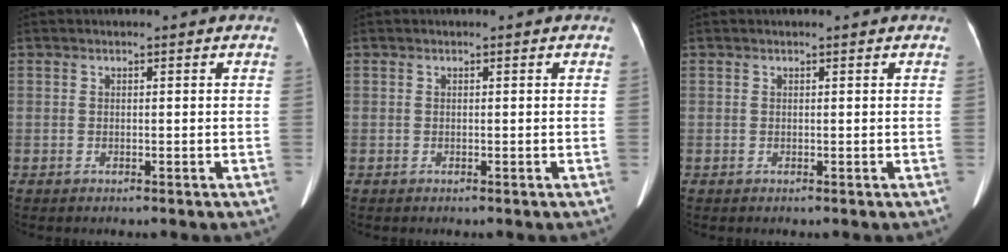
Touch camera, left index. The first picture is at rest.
{"total": 0.0}
{"total": 0.6, "force": [0.6, 0.0, 0.2], "torque": [-0.010, 0.006, 0.007]}